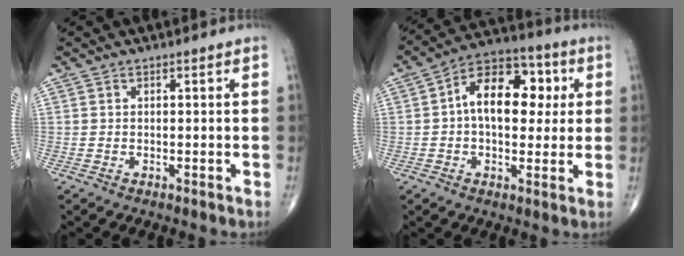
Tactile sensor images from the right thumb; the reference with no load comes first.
{"total": 14.9, "force": [2.2, 9.1, 11.6], "torque": [-0.146, 0.027, 0.024]}